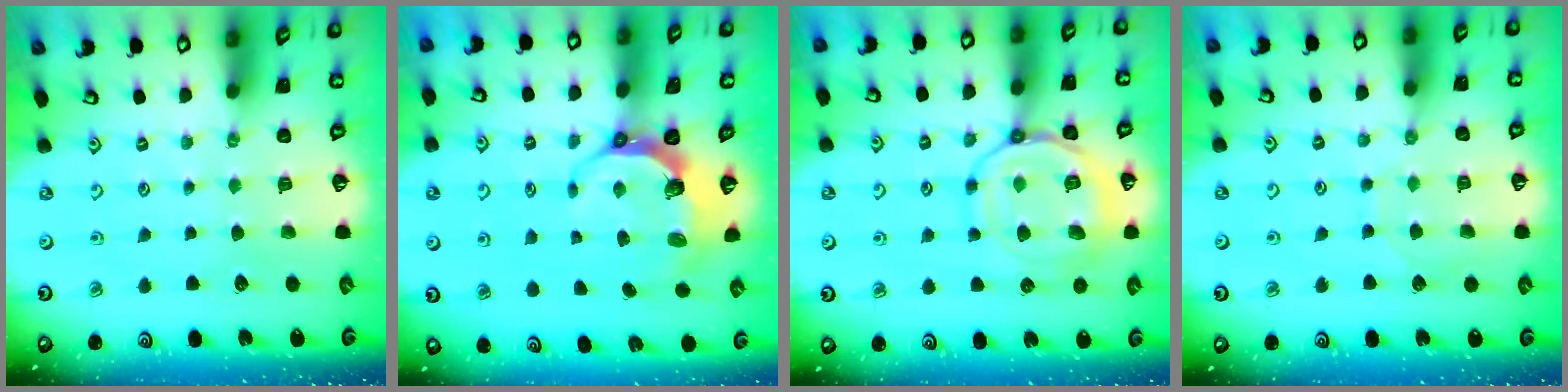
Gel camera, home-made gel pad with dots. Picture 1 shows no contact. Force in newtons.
{"total": 8.1, "press": 6.8, "slide": 4.4}
{"total": 15.2, "press": 15.1, "slide": 1.4}
{"total": 6.3, "press": 6.3, "slide": 0.5}